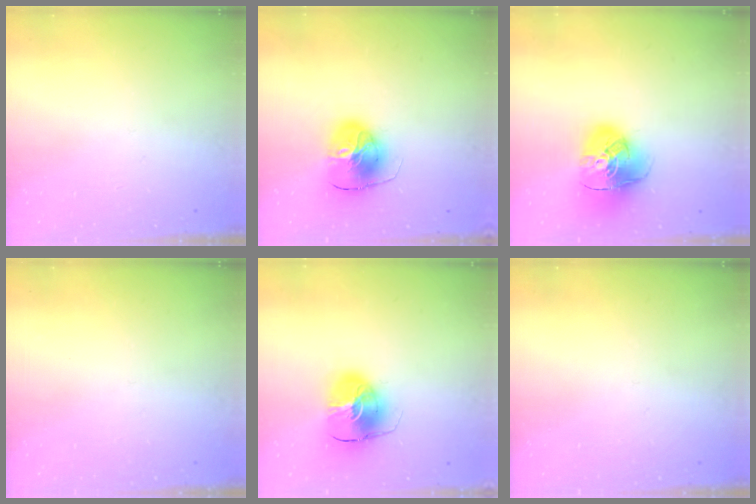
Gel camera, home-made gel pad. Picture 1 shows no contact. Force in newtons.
{"total": 11.3, "press": 11.2, "slide": 1.4}
{"total": 14.9, "press": 14.7, "slide": 2.0}
{"total": 0.0}
{"total": 11.2, "press": 11.0, "slide": 1.7}
{"total": 0.0}